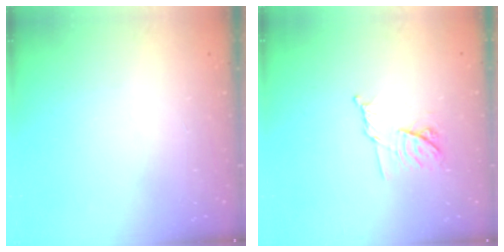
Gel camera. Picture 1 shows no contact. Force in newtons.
{"total": 9.4, "press": 9.4, "slide": 0.7}